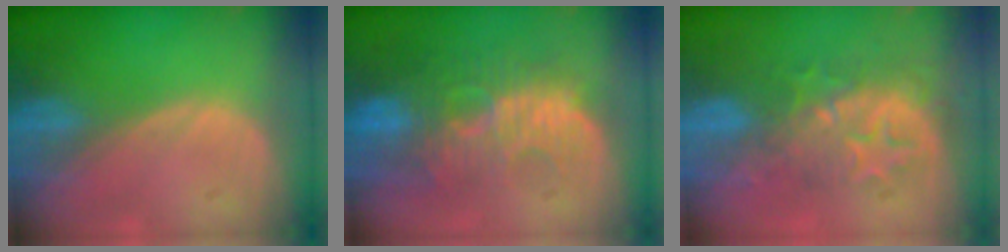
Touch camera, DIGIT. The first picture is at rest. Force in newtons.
{"total": 10.8, "press": 9.4, "slide": 5.3}
{"total": 9.3, "press": 8.1, "slide": 4.6}